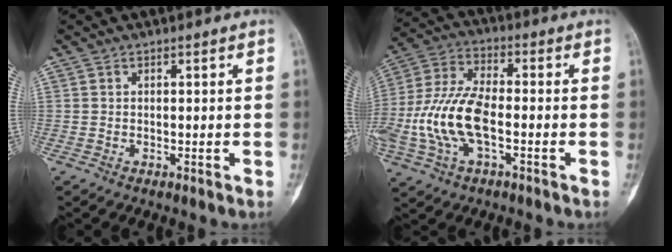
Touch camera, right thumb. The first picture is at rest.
{"total": 15.8, "force": [-3.5, 7.5, 13.4], "torque": [-0.298, 0.027, -0.066]}